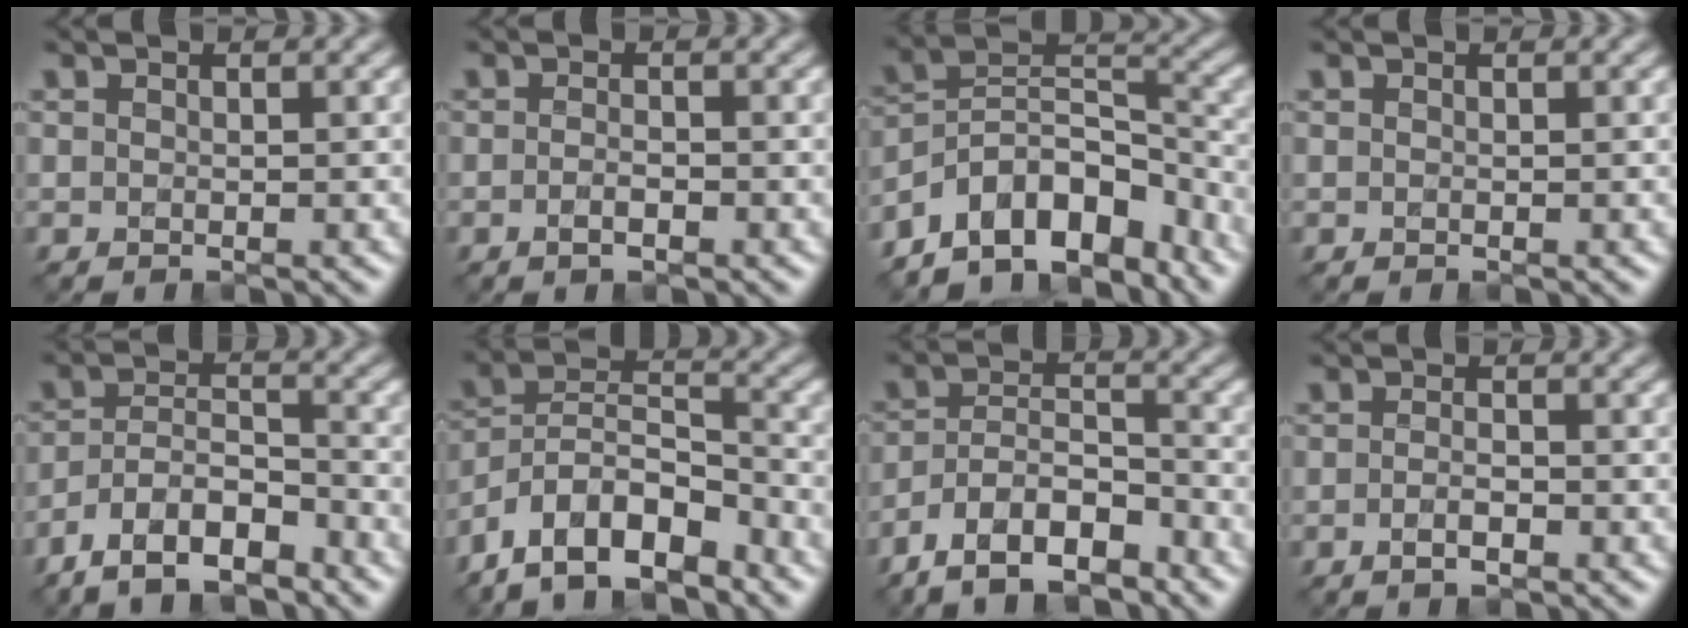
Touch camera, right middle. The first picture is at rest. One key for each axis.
{"total": 1.4, "fx": -0.6, "fy": 0.4, "fz": 1.1, "tx": -0.022, "ty": -0.003, "tz": -0.013}
{"total": 10.5, "fx": -7.8, "fy": 5.0, "fz": 5.0, "tx": -0.073, "ty": 0.022, "tz": -0.145}
{"total": 0.0}
{"total": 6.8, "fx": -4.9, "fy": 2.6, "fz": 4.0, "tx": -0.070, "ty": -0.001, "tz": -0.095}
{"total": 10.2, "fx": -7.4, "fy": 4.3, "fz": 5.6, "tx": -0.094, "ty": 0.009, "tz": -0.142}
{"total": 7.6, "fx": -5.4, "fy": 3.0, "fz": 4.5, "tx": -0.078, "ty": 0.000, "tz": -0.105}
{"total": 1.7, "fx": -0.7, "fy": 0.5, "fz": 1.4, "tx": -0.027, "ty": -0.003, "tz": -0.015}